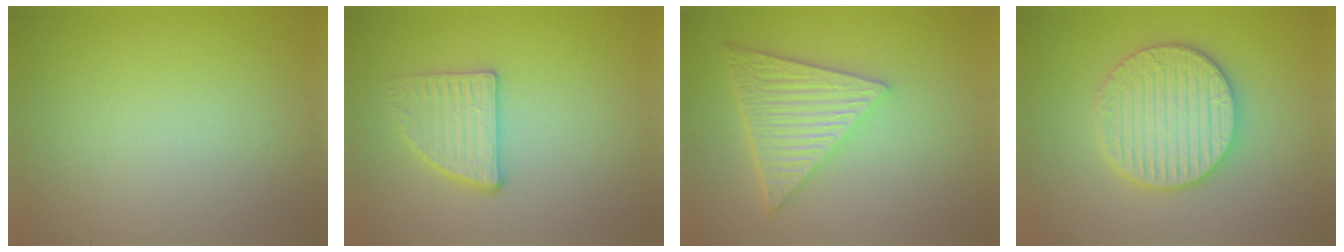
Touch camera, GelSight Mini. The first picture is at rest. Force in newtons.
{"total": 2.8, "press": 2.7, "slide": 0.6}
{"total": 6.8, "press": 4.9, "slide": 4.7}
{"total": 5.9, "press": 5.8, "slide": 1.1}